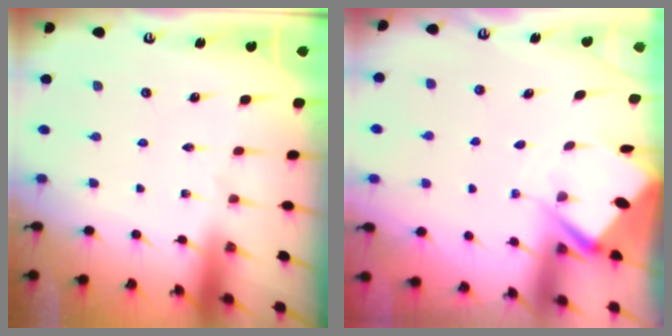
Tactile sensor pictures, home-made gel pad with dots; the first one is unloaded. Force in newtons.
{"total": 5.0, "press": 4.9, "slide": 0.2}